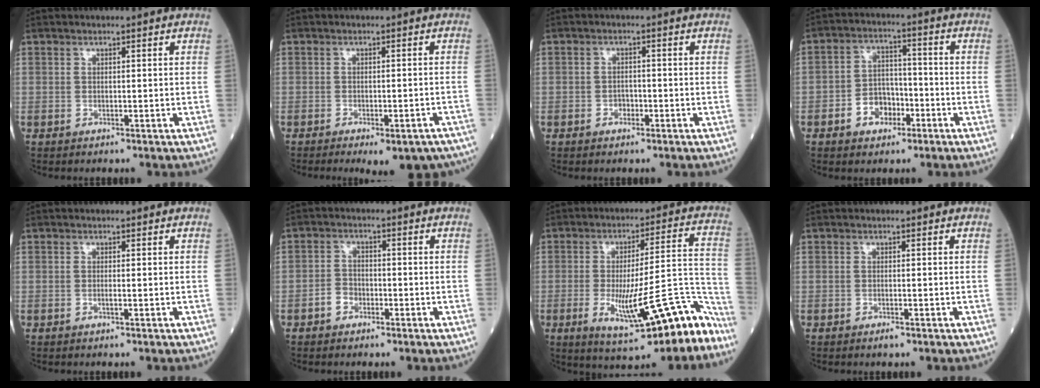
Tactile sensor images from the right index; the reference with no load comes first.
{"total": 8.8, "force": [-6.8, 2.5, 4.8], "torque": [-0.049, -0.002, -0.083]}
{"total": 1.7, "force": [-0.8, 1.2, 0.9], "torque": [-0.011, 0.006, -0.013]}
{"total": 6.3, "force": [-2.8, 4.4, 3.5], "torque": [-0.065, 0.019, -0.047]}
{"total": 0.7, "force": [-0.2, 0.0, 0.7], "torque": [-0.015, 0.000, -0.005]}
{"total": 2.8, "force": [-1.4, 2.1, 1.2], "torque": [-0.018, 0.007, -0.030]}
{"total": 16.8, "force": [-9.0, 3.0, 13.8], "torque": [-0.157, 0.023, -0.123]}
{"total": 1.1, "force": [-0.7, 0.2, 0.9], "torque": [-0.019, -0.003, -0.011]}